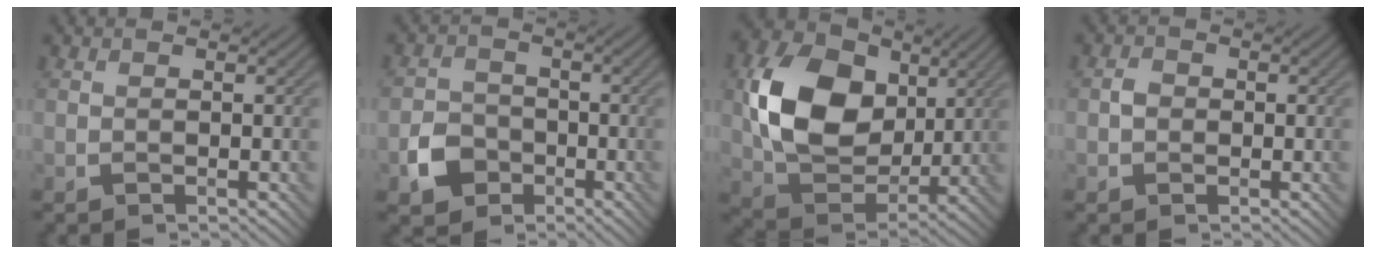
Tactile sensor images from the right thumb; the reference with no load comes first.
{"total": 4.6, "force": [-2.3, 3.6, 1.8], "torque": [-0.039, -0.004, -0.049]}
{"total": 13.9, "force": [2.8, 10.0, 9.2], "torque": [-0.192, 0.001, 0.056]}
{"total": 1.5, "force": [-0.2, 1.3, 0.7], "torque": [-0.015, -0.002, -0.011]}